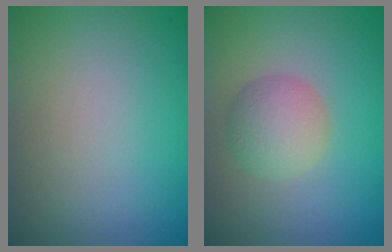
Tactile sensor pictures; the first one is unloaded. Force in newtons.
{"total": 3.1, "press": 3.1, "slide": 0.1}